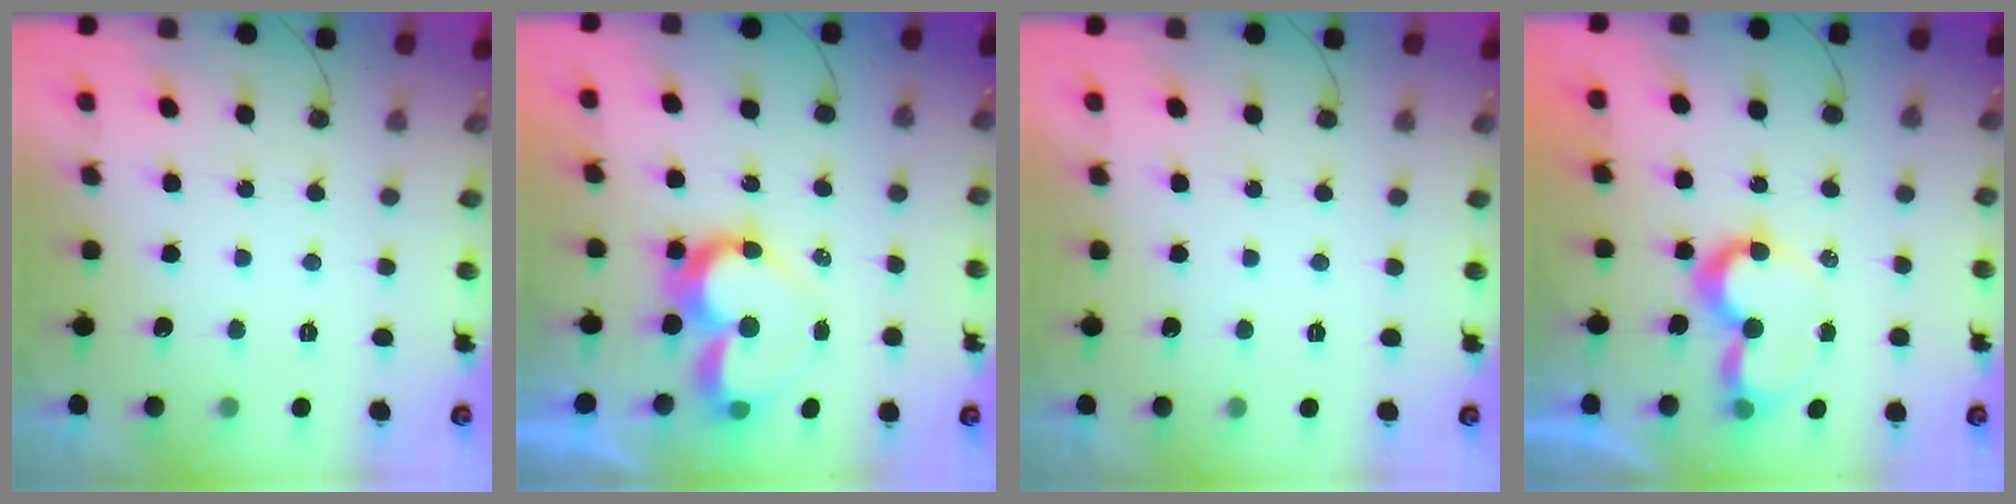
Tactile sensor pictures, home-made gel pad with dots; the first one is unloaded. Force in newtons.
{"total": 12.3, "press": 12.2, "slide": 1.1}
{"total": 1.8, "press": 1.8, "slide": 0.1}
{"total": 9.4, "press": 9.3, "slide": 1.2}